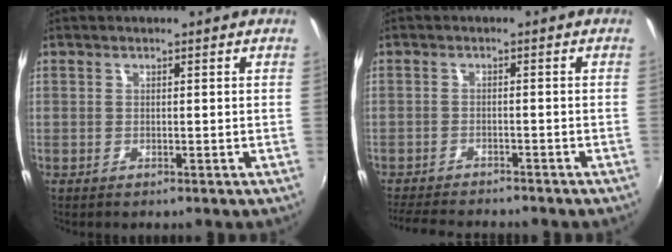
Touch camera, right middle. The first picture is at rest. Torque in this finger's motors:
{"motor_torque": [1.00, -1.14, 0.14, 0.06]}